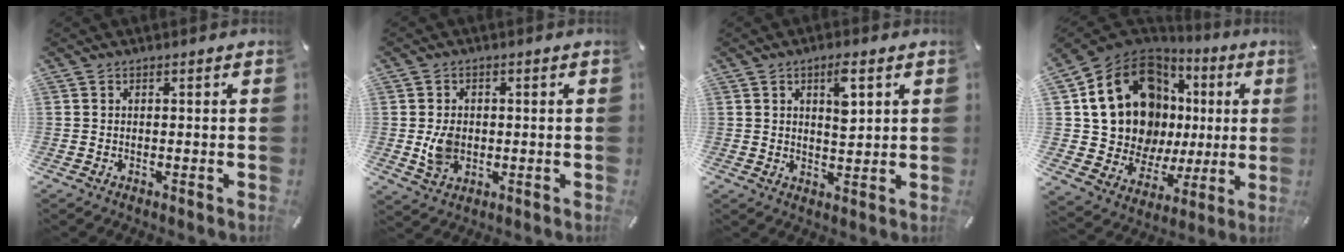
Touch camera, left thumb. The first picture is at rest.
{"total": 6.3, "force": [-0.2, 4.9, 3.9], "torque": [-0.075, -0.004, -0.006]}
{"total": 5.7, "force": [2.4, 2.4, 4.6], "torque": [-0.067, -0.007, 0.034]}
{"total": 19.2, "force": [6.1, 14.6, 10.9], "torque": [-0.218, -0.055, 0.122]}